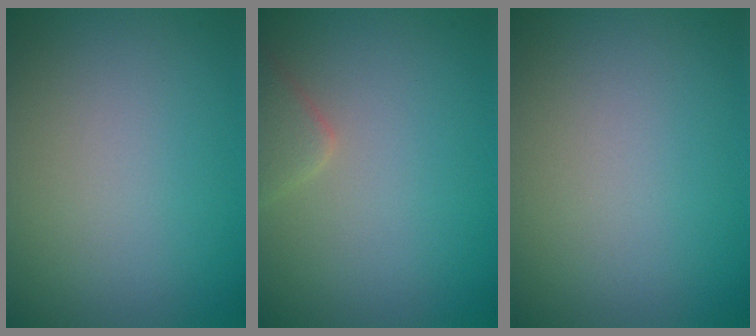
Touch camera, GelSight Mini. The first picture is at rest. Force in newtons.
{"total": 1.9, "press": 1.9, "slide": 0.1}
{"total": 0.0}